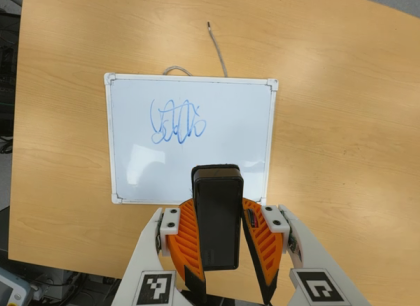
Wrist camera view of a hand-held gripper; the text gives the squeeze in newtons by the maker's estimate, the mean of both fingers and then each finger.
{"total": 8.7, "left": 7.8, "right": 9.7}